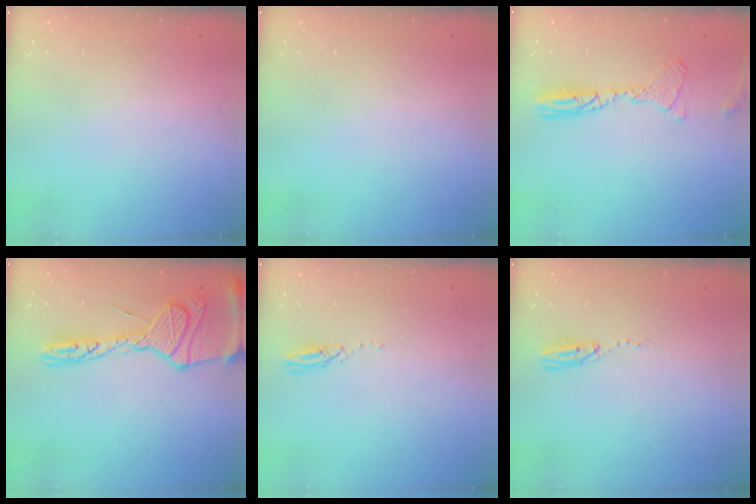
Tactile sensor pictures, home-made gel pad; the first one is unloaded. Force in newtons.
{"total": 0.0}
{"total": 13.0, "press": 12.6, "slide": 3.3}
{"total": 19.1, "press": 19.0, "slide": 1.7}
{"total": 3.2, "press": 3.2, "slide": 0.2}
{"total": 4.3, "press": 4.3, "slide": 0.4}